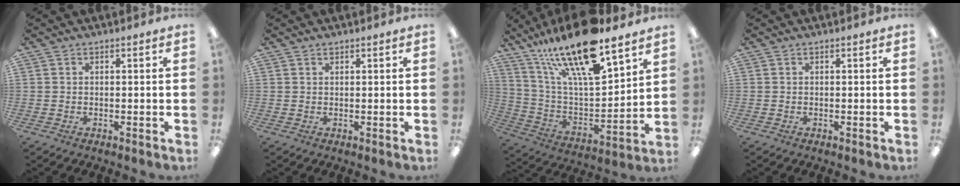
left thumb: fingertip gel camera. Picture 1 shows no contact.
{"total": 0.7, "force": [0.7, 0.2, 0.1], "torque": [-0.003, 0.000, 0.013]}
{"total": 22.9, "force": [16.6, 6.3, 14.5], "torque": [-0.257, -0.099, 0.281]}
{"total": 0.0}